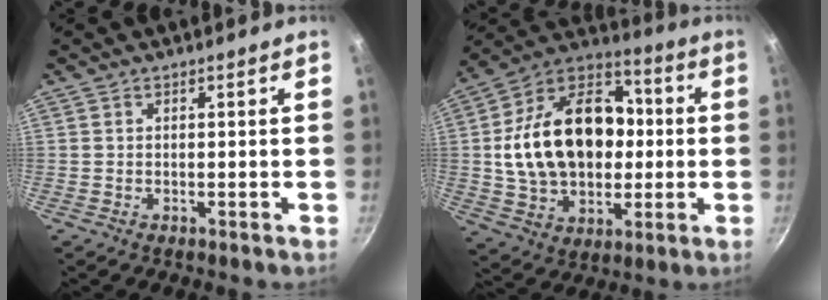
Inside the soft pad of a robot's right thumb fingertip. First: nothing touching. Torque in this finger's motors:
{"motor_torque": [2.53, 2.48, 1.18, -0.88, 0.53]}